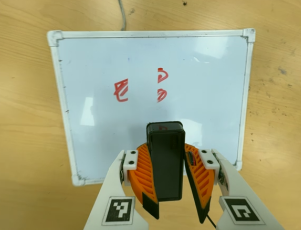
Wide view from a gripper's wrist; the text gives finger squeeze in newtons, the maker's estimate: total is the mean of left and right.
{"total": 10.6, "left": 10.1, "right": 11.1}